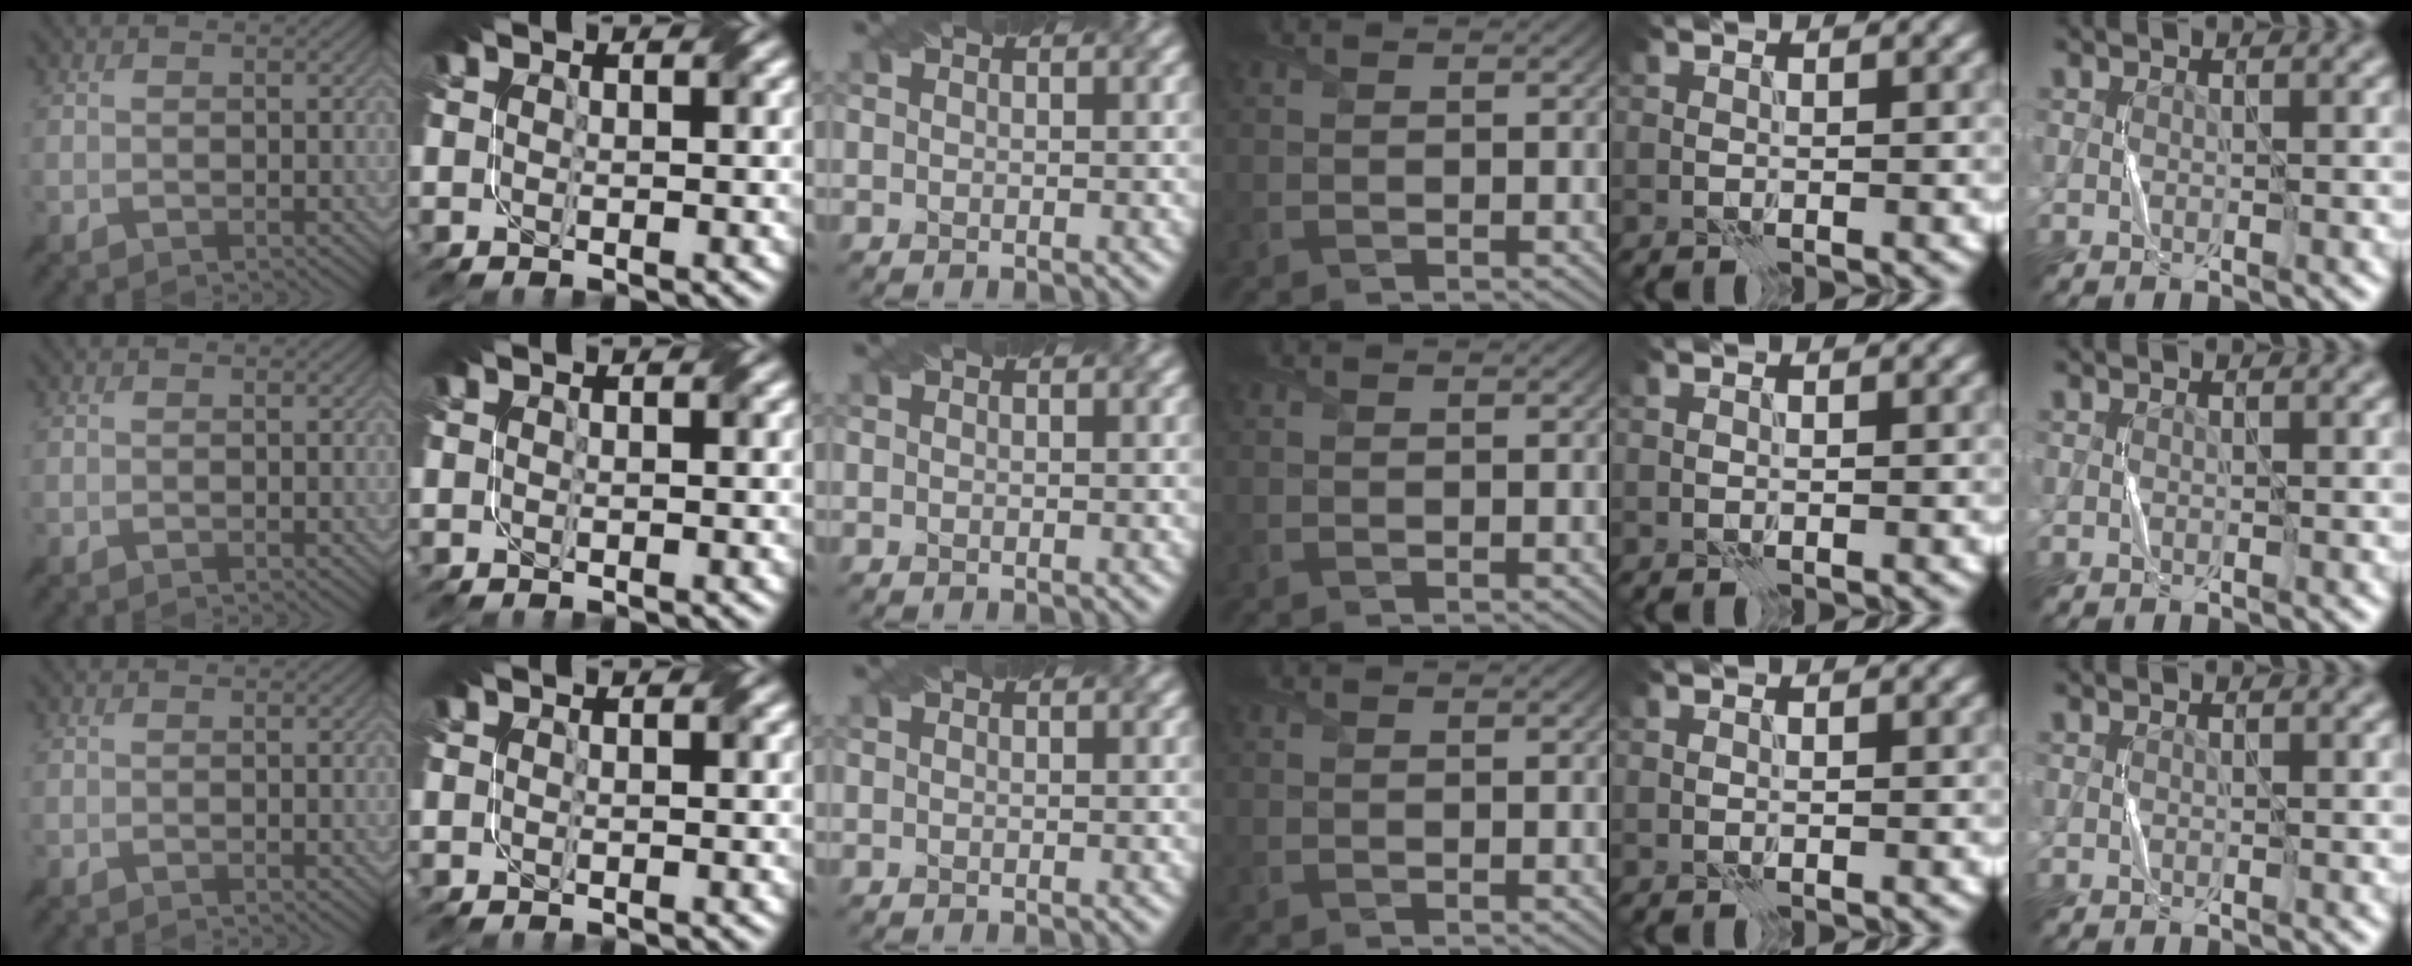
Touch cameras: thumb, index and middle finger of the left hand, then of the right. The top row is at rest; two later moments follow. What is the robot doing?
{"motion": "fold", "object": "coffee filter"}